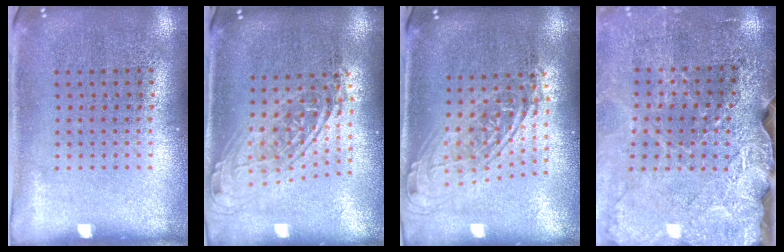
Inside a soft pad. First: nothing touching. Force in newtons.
{"total": 1.8, "press": 1.4, "slide": 1.2}
{"total": 1.8, "press": 1.4, "slide": 1.2}
{"total": 3.2, "press": 3.1, "slide": 0.8}